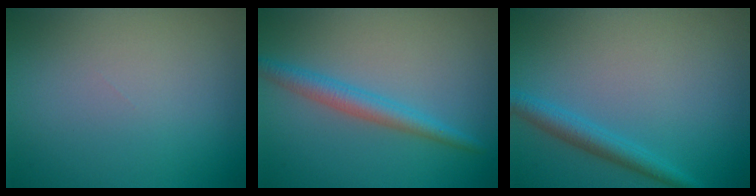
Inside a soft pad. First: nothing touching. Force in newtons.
{"total": 2.7, "press": 2.7, "slide": 0.1}
{"total": 2.5, "press": 2.5, "slide": 0.1}